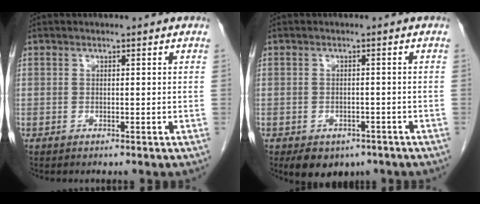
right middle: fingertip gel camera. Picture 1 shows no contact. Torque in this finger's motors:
{"motor_torque": [0.52, -0.34, 0.05, 0.02]}